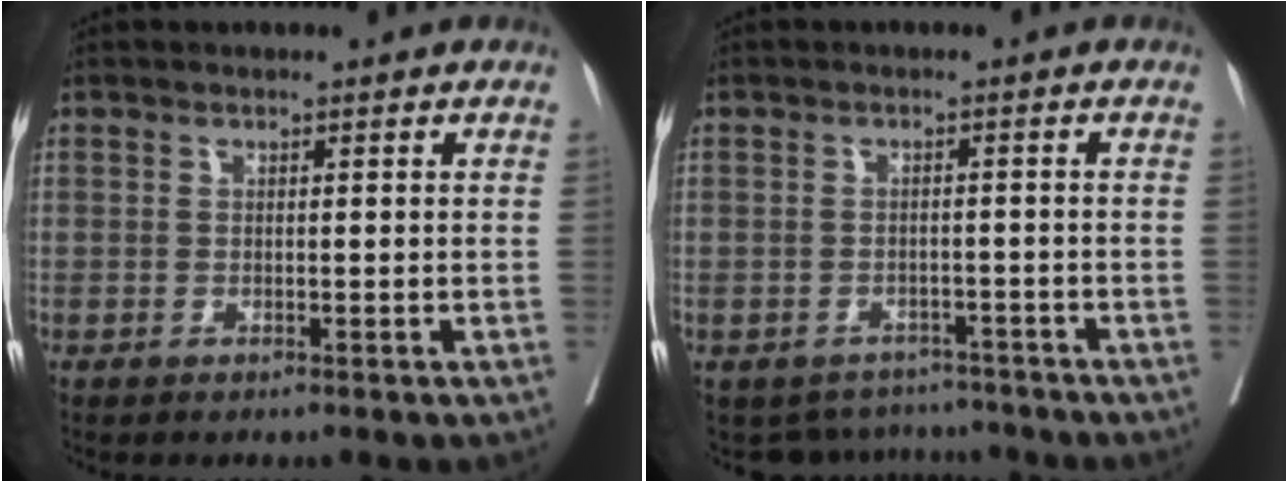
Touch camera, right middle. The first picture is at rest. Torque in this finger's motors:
{"motor_torque": [-0.20, 0.05, -0.11, 0.00]}